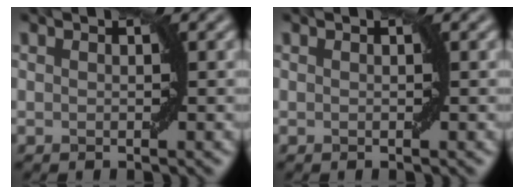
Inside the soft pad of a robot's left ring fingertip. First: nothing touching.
{"total": 0.0}